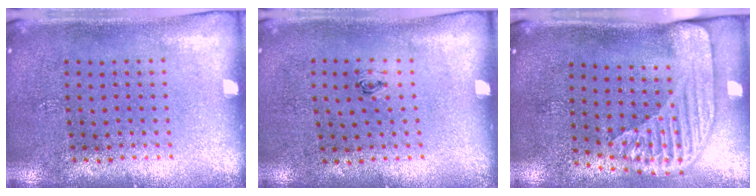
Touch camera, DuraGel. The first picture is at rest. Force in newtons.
{"total": 0.5, "press": 0.1, "slide": 0.5}
{"total": 2.3, "press": 1.8, "slide": 1.5}